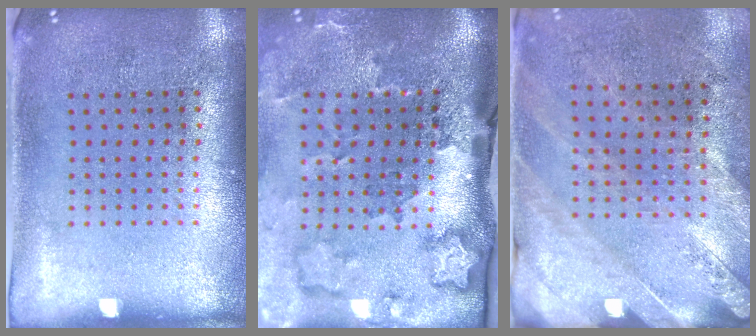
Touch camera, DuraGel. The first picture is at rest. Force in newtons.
{"total": 3.4, "press": 2.2, "slide": 2.7}
{"total": 2.5, "press": 2.2, "slide": 1.2}